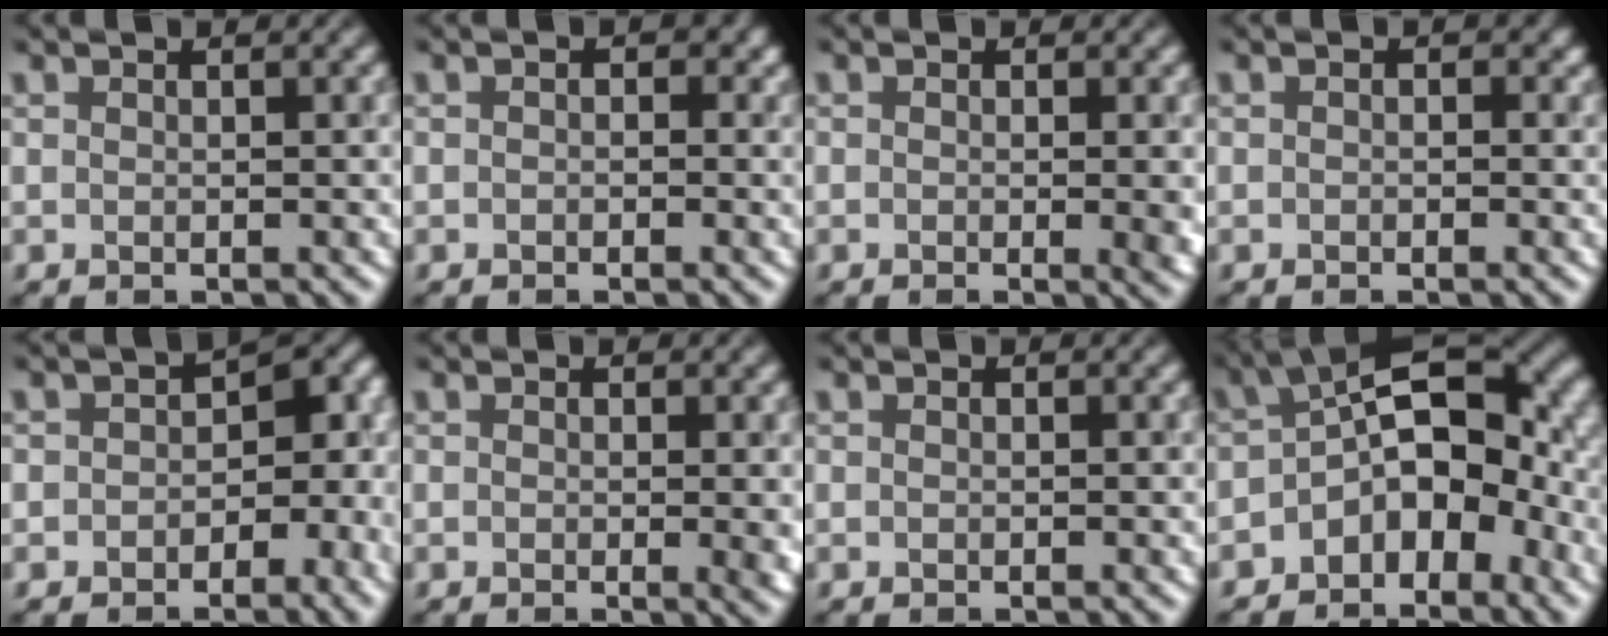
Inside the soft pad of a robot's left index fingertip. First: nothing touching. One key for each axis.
{"total": 1.0, "fx": -0.1, "fy": 0.8, "fz": 0.6, "tx": -0.008, "ty": -0.004, "tz": -0.006}
{"total": 3.1, "fx": -0.3, "fy": 1.1, "fz": 2.8, "tx": -0.027, "ty": -0.007, "tz": -0.002}
{"total": 0.7, "fx": -0.2, "fy": 0.5, "fz": 0.4, "tx": -0.003, "ty": -0.003, "tz": -0.004}
{"total": 5.9, "fx": -1.1, "fy": 4.2, "fz": 4.0, "tx": -0.012, "ty": 0.011, "tz": -0.027}
{"total": 2.4, "fx": -0.3, "fy": 0.8, "fz": 2.3, "tx": -0.025, "ty": -0.008, "tz": -0.003}
{"total": 0.0}
{"total": 8.5, "fx": -2.7, "fy": 5.0, "fz": 6.4, "tx": -0.078, "ty": 0.017, "tz": -0.059}